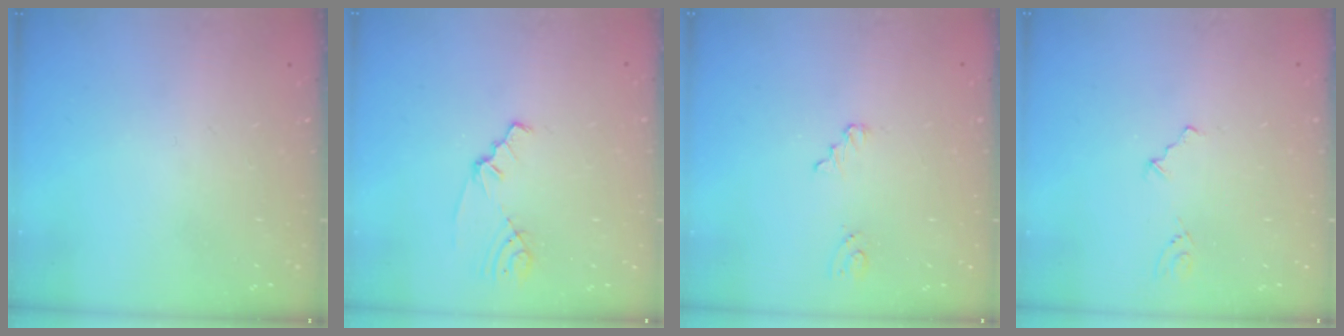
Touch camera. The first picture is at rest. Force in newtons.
{"total": 1.8, "press": 1.7, "slide": 0.3}
{"total": 2.7, "press": 2.7, "slide": 0.4}
{"total": 1.8, "press": 1.5, "slide": 0.9}